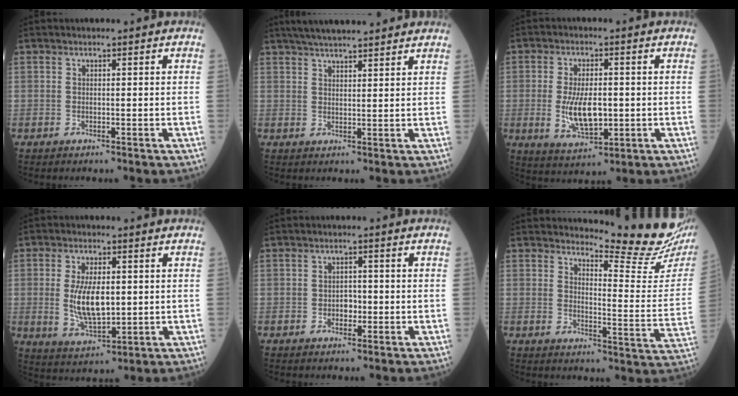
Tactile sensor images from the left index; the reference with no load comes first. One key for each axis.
{"total": 11.2, "fx": 9.7, "fy": 1.5, "fz": 5.3, "tx": -0.082, "ty": 0.033, "tz": 0.136}
{"total": 8.1, "fx": -0.9, "fy": 3.4, "fz": 7.3, "tx": -0.146, "ty": -0.010, "tz": -0.010}
{"total": 8.3, "fx": 0.4, "fy": 3.4, "fz": 7.6, "tx": -0.158, "ty": -0.006, "tz": 0.014}
{"total": 2.0, "fx": -0.7, "fy": 1.4, "fz": 1.4, "tx": -0.016, "ty": 0.006, "tz": -0.010}
{"total": 14.3, "fx": 13.6, "fy": 0.0, "fz": 4.6, "tx": -0.061, "ty": -0.109, "tz": 0.151}